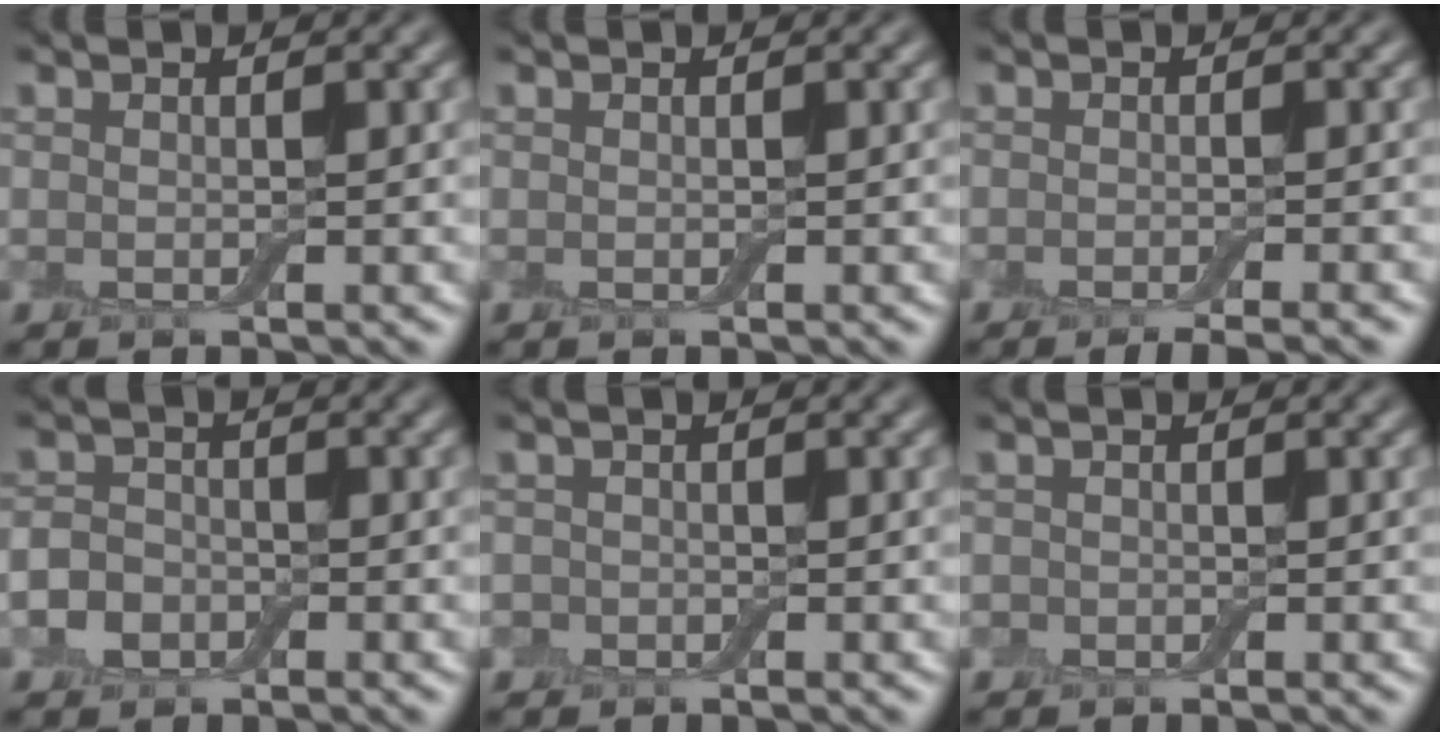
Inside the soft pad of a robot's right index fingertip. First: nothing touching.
{"total": 0.0}
{"total": 3.1, "force": [-2.2, 0.6, 2.1], "torque": [-0.023, -0.001, -0.034]}
{"total": 2.6, "force": [-1.2, 2.0, 1.1], "torque": [-0.017, 0.000, -0.032]}
{"total": 1.2, "force": [-0.5, 1.0, 0.1], "torque": [0.009, -0.002, -0.013]}
{"total": 0.9, "force": [-0.4, 0.8, 0.0], "torque": [0.006, -0.004, -0.009]}